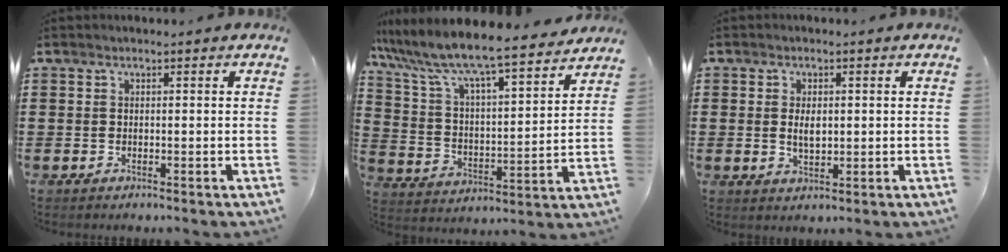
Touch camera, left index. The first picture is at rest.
{"total": 7.9, "force": [7.3, 0.2, 2.9], "torque": [-0.091, -0.054, 0.119]}
{"total": 2.8, "force": [0.2, 1.4, 2.4], "torque": [-0.040, 0.001, 0.002]}